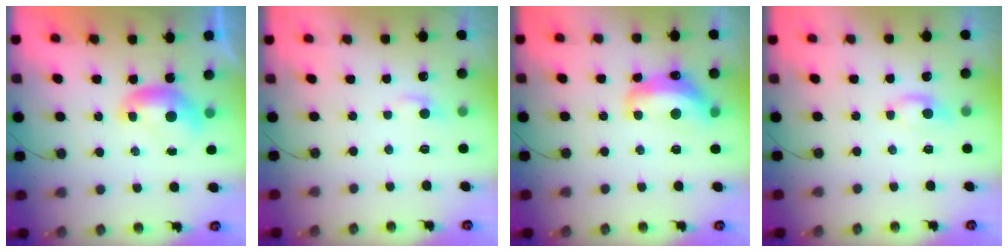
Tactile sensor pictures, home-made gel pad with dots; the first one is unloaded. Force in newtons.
{"total": 0.8, "press": 0.7, "slide": 0.4}
{"total": 6.1, "press": 6.0, "slide": 1.1}
{"total": 0.8, "press": 0.6, "slide": 0.5}